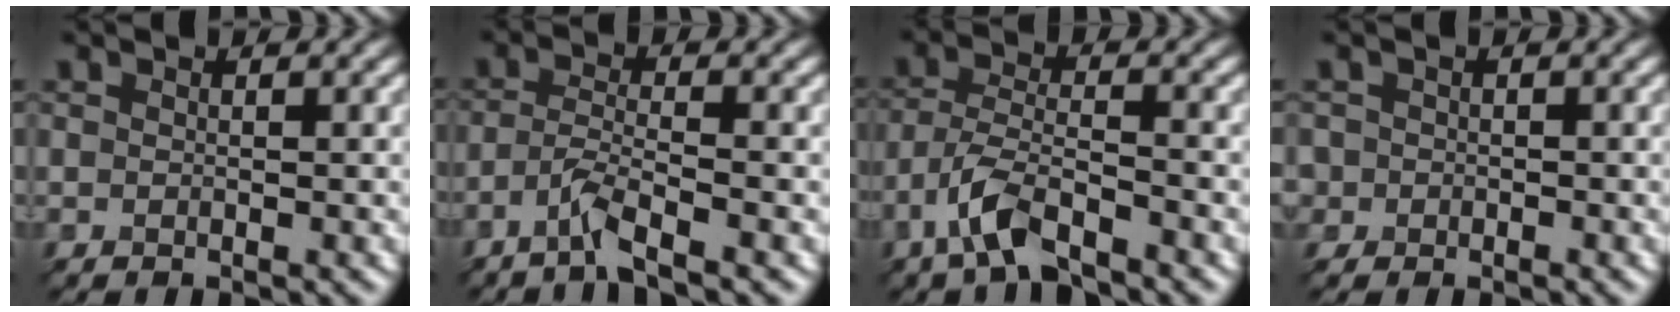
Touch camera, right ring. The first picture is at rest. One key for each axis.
{"total": 2.9, "fx": -2.5, "fy": -0.6, "fz": 1.2, "tx": -0.047, "ty": 0.009, "tz": -0.043}
{"total": 4.0, "fx": -3.5, "fy": 0.3, "fz": 1.9, "tx": -0.060, "ty": 0.005, "tz": -0.059}
{"total": 1.5, "fx": -1.0, "fy": 0.0, "fz": -1.1, "tx": 0.010, "ty": 0.004, "tz": -0.002}